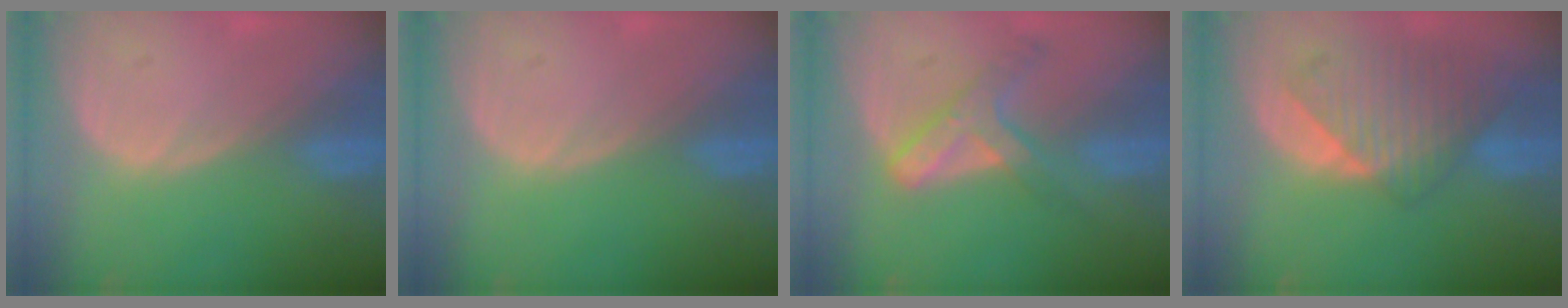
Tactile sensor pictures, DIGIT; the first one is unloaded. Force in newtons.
{"total": 0.0}
{"total": 6.6, "press": 5.8, "slide": 3.3}
{"total": 9.0, "press": 8.1, "slide": 3.9}